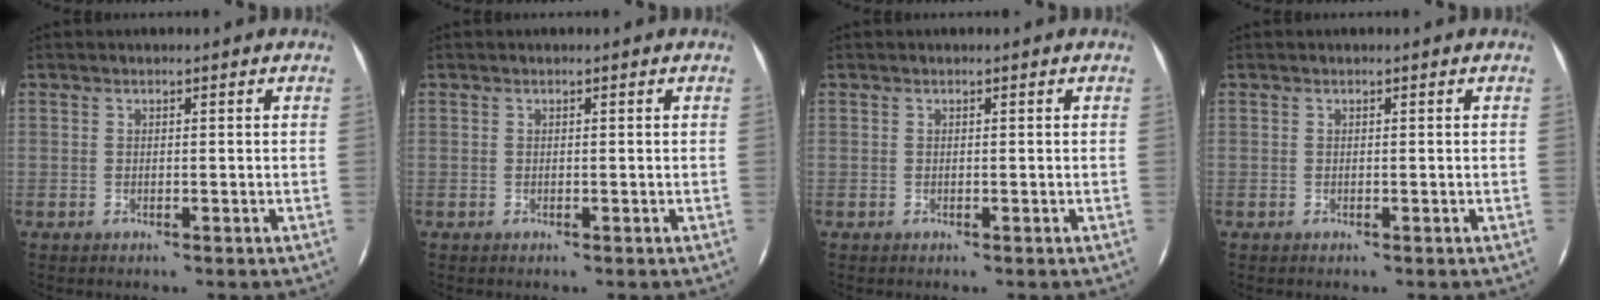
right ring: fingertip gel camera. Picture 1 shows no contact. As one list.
[{"total": 0.0}, {"total": 0.0}, {"total": 0.0}]